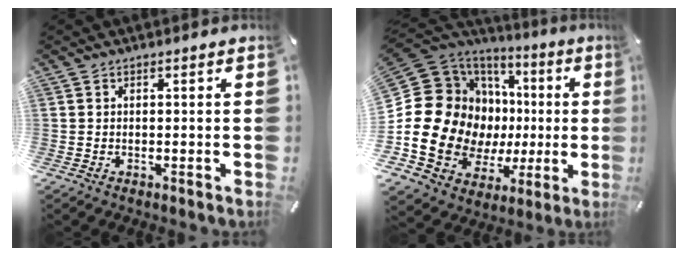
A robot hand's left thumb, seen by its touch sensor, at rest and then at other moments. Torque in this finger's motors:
{"motor_torque": [2.29, 2.38, 1.73, 1.05, 0.31]}